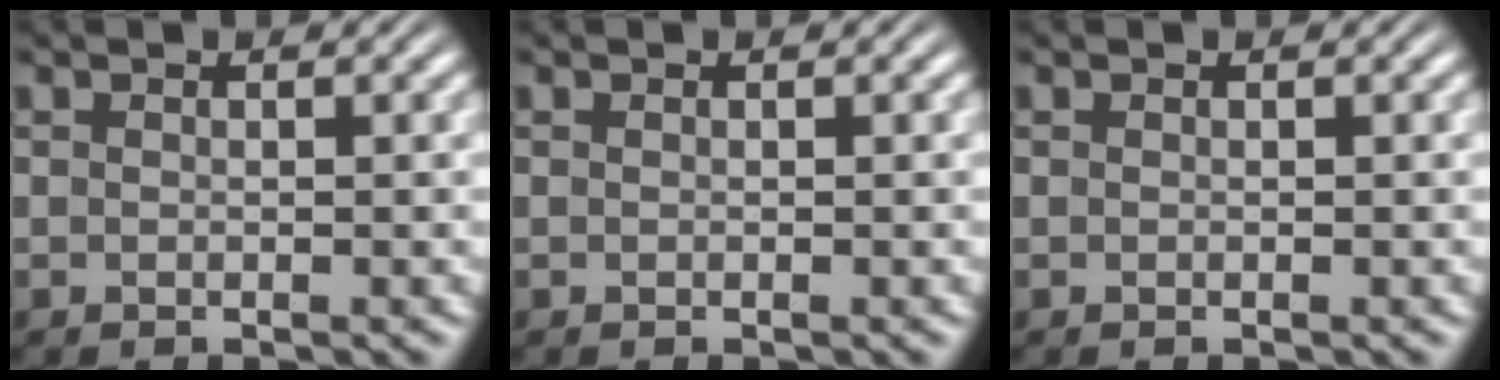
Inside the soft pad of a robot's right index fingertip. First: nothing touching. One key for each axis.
{"total": 0.0}
{"total": 0.0}